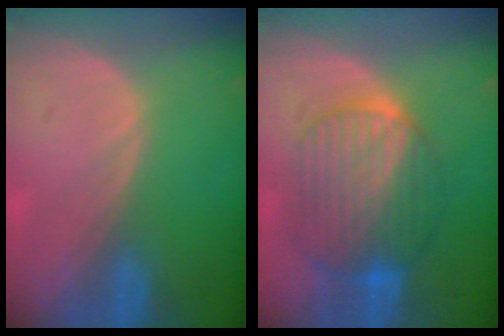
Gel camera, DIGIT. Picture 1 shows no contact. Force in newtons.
{"total": 9.7, "press": 9.7, "slide": 1.0}